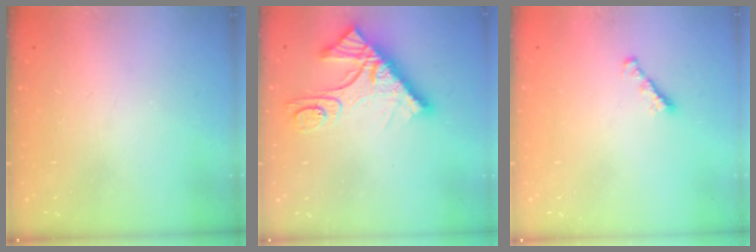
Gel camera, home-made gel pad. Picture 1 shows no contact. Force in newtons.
{"total": 14.0, "press": 13.9, "slide": 1.3}
{"total": 1.6, "press": 1.5, "slide": 0.5}